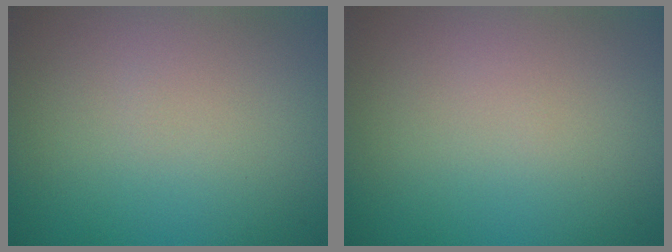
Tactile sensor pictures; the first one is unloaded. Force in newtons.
{"total": 0.0}